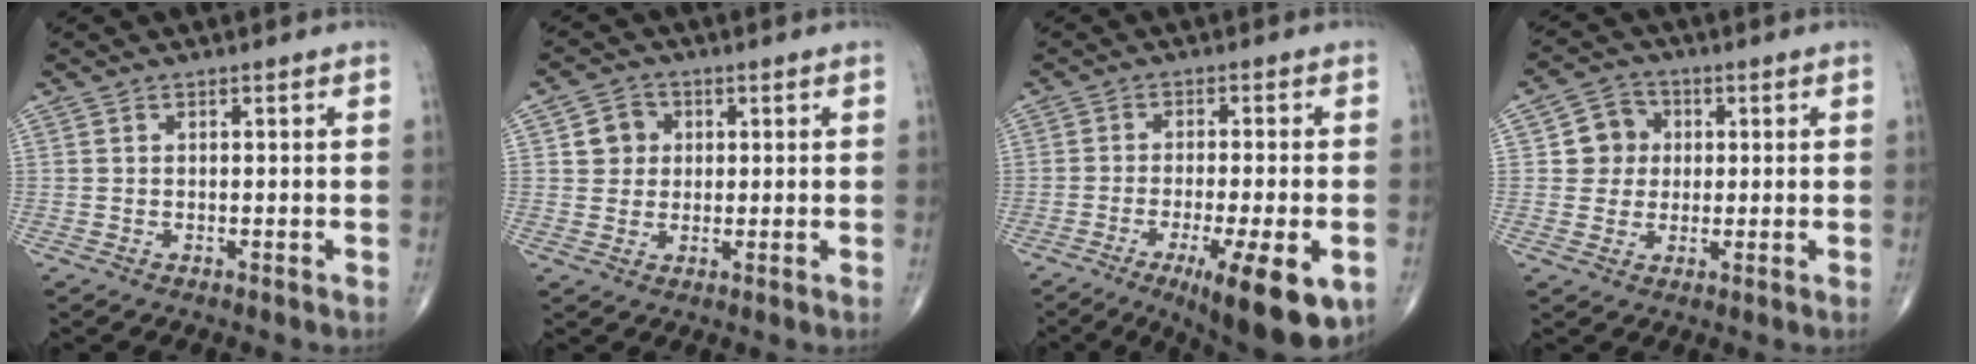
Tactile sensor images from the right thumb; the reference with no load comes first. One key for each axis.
{"total": 4.8, "fx": 1.1, "fy": 4.4, "fz": 1.6, "tx": 0.000, "ty": 0.002, "tz": 0.013}
{"total": 14.8, "fx": -6.5, "fy": 3.6, "fz": 12.8, "tx": -0.157, "ty": -0.008, "tz": -0.089}
{"total": 6.3, "fx": 0.9, "fy": 5.9, "fz": 1.9, "tx": 0.004, "ty": 0.006, "tz": 0.007}